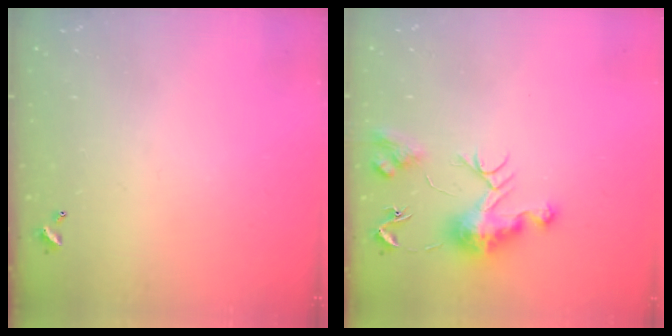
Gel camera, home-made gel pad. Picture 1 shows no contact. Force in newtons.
{"total": 10.1, "press": 10.0, "slide": 0.8}